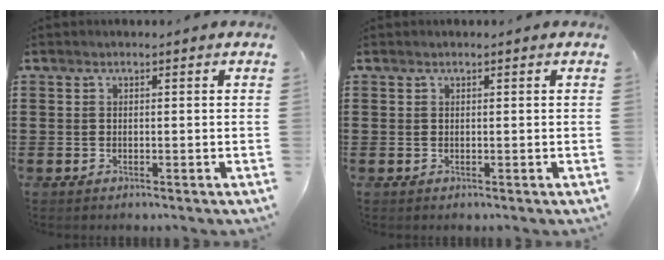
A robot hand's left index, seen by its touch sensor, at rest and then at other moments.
{"total": 0.0}